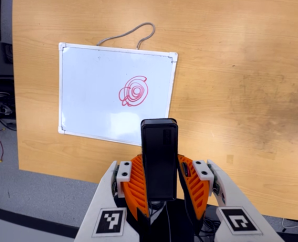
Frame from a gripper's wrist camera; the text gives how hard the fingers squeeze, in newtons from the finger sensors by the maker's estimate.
{"total": 3.9, "left": 2.8, "right": 5.1}